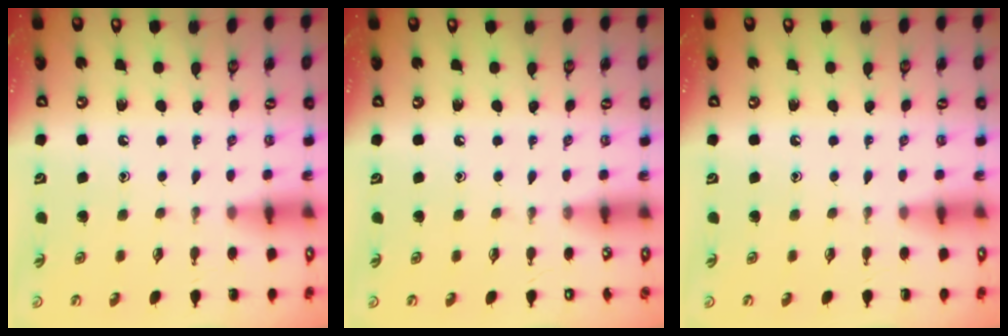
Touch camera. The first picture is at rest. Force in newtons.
{"total": 0.0}
{"total": 0.0}